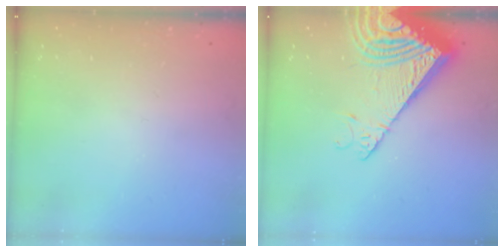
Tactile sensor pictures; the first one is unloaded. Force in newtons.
{"total": 16.9, "press": 16.8, "slide": 1.9}